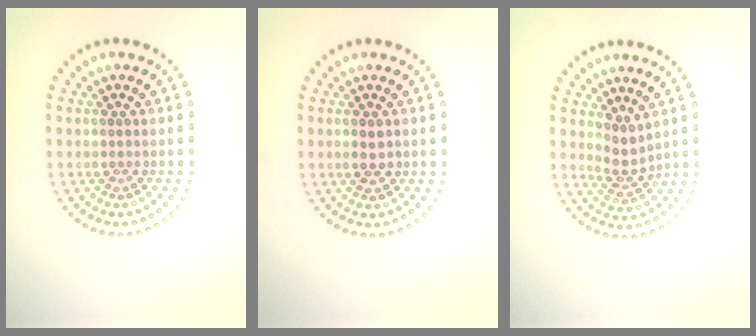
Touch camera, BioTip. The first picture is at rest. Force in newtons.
{"total": 1.3, "press": 1.3, "slide": 0.2}
{"total": 2.2, "press": 1.6, "slide": 1.6}